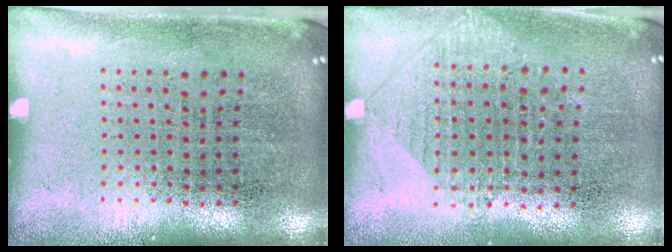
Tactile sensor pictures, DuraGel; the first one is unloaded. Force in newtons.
{"total": 1.0, "press": 0.9, "slide": 0.4}